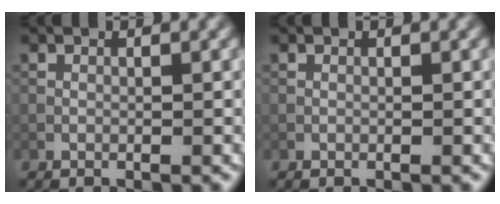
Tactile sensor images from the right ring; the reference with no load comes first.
{"total": 0.0}